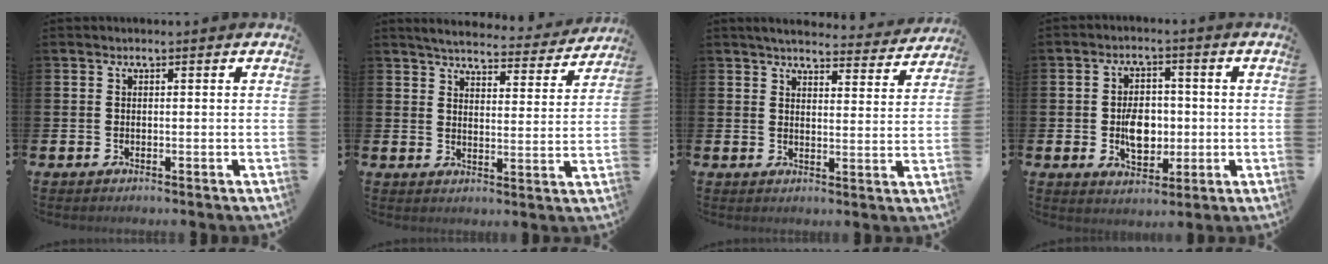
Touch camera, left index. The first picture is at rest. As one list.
[{"total": 4.7, "force": [4.5, 0.6, 1.1], "torque": [-0.032, -0.034, 0.074]}, {"total": 4.5, "force": [4.4, 0.7, 1.0], "torque": [-0.019, -0.035, 0.071]}, {"total": 5.8, "force": [-0.5, 3.9, 4.3], "torque": [-0.061, 0.004, -0.014]}]